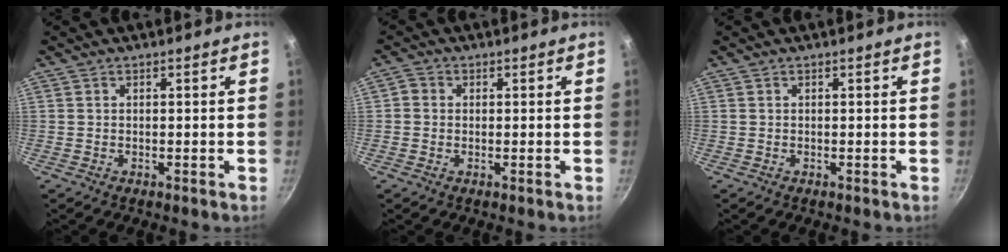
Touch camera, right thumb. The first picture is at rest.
{"total": 1.9, "force": [0.0, 1.8, 0.7], "torque": [-0.011, 0.001, -0.008]}
{"total": 0.0}